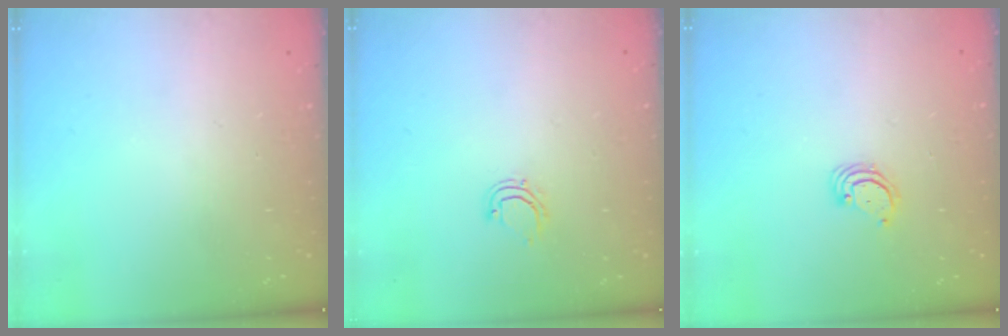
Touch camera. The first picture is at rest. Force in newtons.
{"total": 4.8, "press": 4.7, "slide": 0.7}
{"total": 3.5, "press": 3.5, "slide": 0.3}